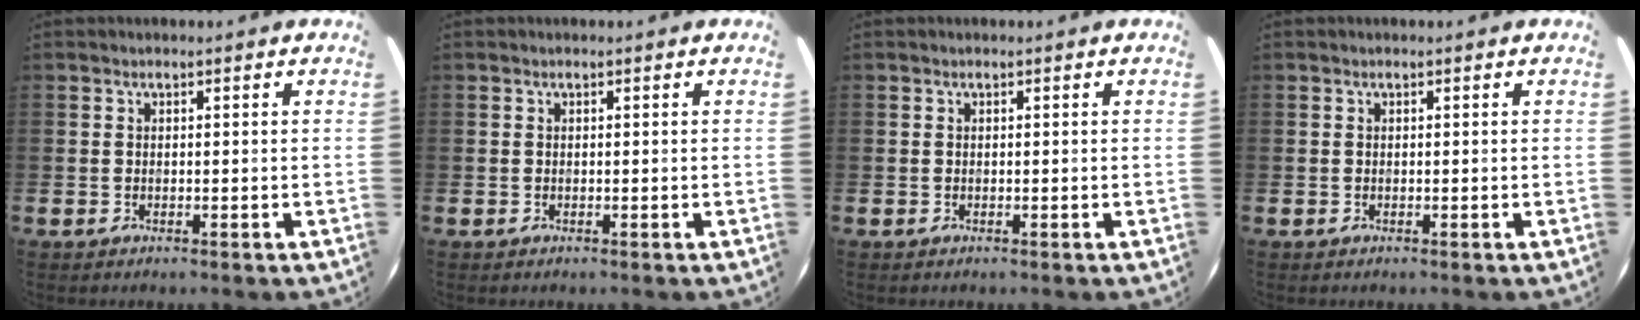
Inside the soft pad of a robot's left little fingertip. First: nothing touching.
{"total": 0.0}
{"total": 0.0}
{"total": 0.0}